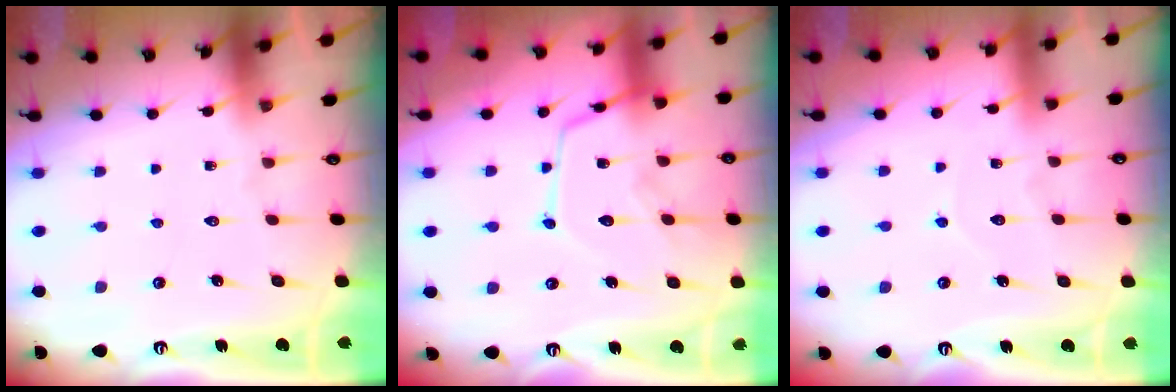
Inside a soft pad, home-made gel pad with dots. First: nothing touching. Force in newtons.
{"total": 14.6, "press": 14.5, "slide": 1.2}
{"total": 4.0, "press": 4.0, "slide": 0.4}